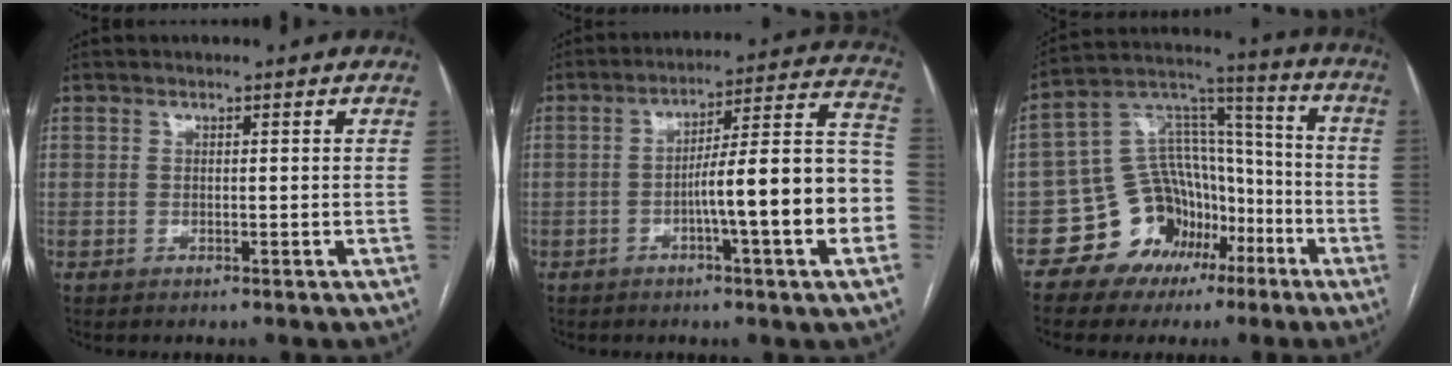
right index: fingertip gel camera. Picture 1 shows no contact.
{"total": 15.9, "force": [-3.8, 0.7, 15.4], "torque": [-0.209, 0.027, -0.055]}
{"total": 13.8, "force": [-6.6, 10.9, 5.3], "torque": [-0.085, 0.073, -0.103]}